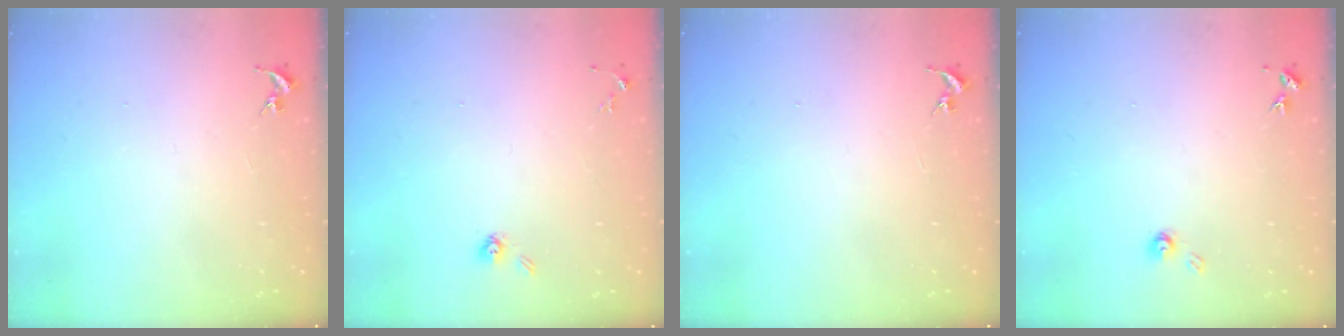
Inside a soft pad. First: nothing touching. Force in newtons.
{"total": 3.7, "press": 3.3, "slide": 1.8}
{"total": 0.0}
{"total": 3.3, "press": 3.3, "slide": 0.2}